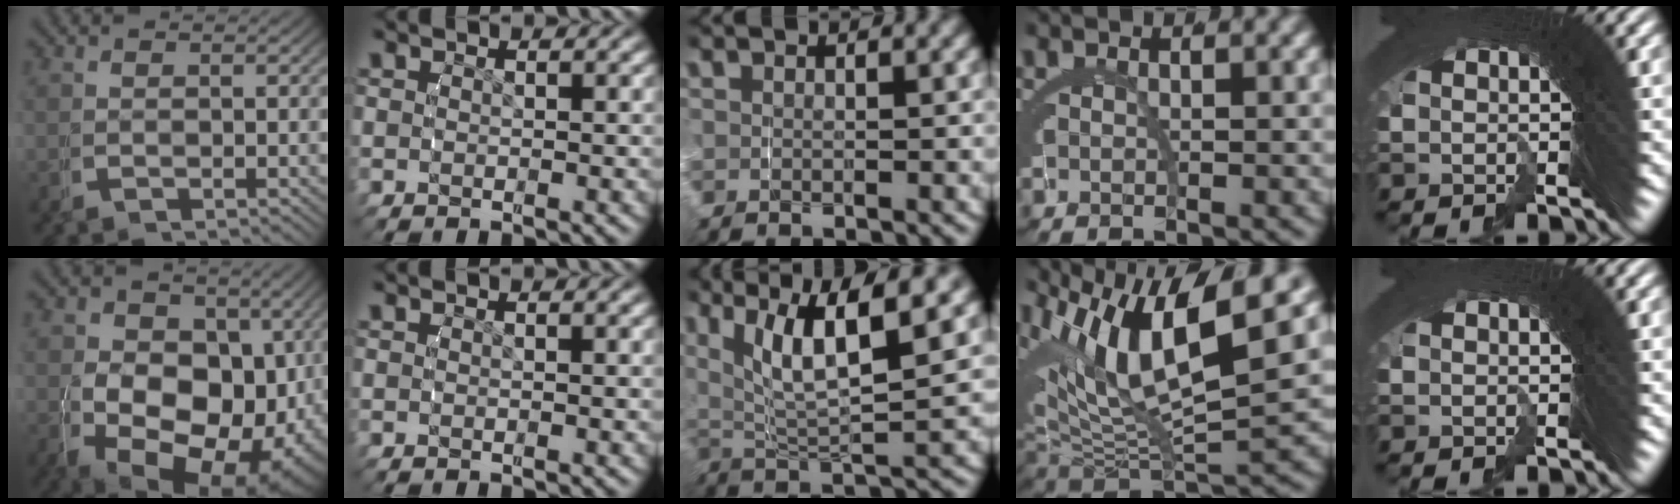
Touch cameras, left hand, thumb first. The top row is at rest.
{"thumb": {"total": 17.6, "force": [-2.8, 12.8, 11.7], "torque": [-0.222, -0.095, -0.005]}, "middle": {"total": 8.1, "force": [2.3, 4.5, 6.3], "torque": [-0.114, 0.004, 0.032]}, "ring": {"total": 12.3, "force": [2.7, 7.0, 9.7], "torque": [-0.172, -0.005, 0.046]}}